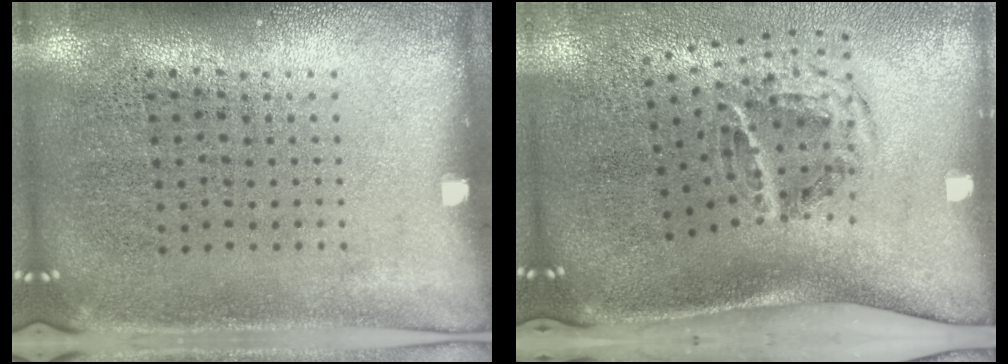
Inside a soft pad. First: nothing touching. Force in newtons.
{"total": 2.1, "press": 1.2, "slide": 1.7}